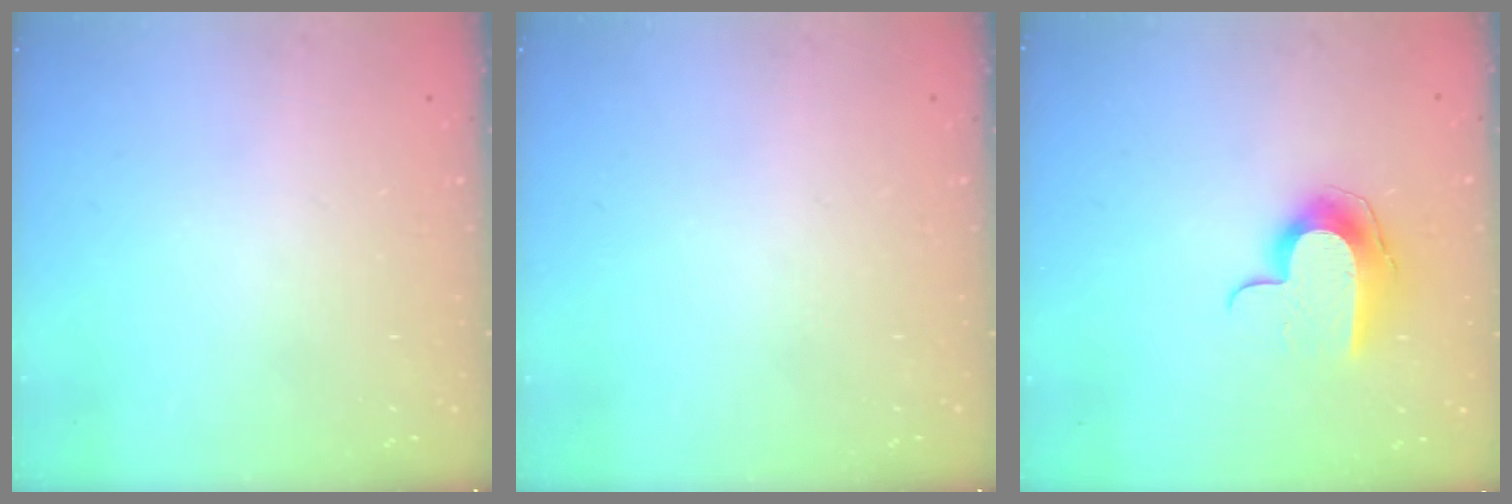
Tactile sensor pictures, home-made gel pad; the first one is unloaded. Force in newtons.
{"total": 0.0}
{"total": 9.9, "press": 9.9, "slide": 0.2}